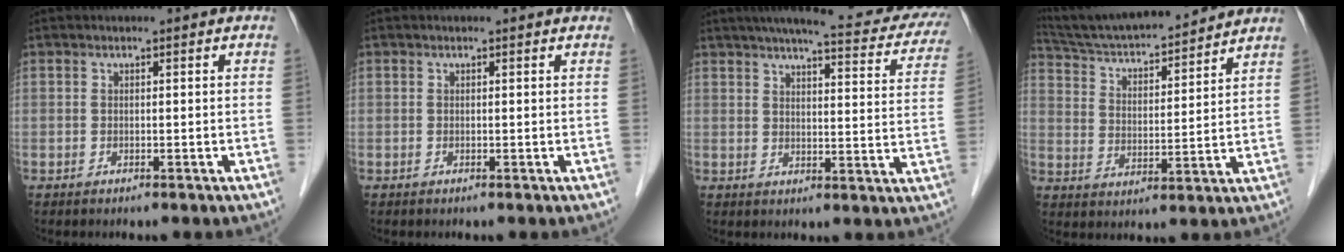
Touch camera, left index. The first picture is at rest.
{"total": 0.0}
{"total": 22.5, "force": [19.0, 3.4, 11.6], "torque": [-0.151, -0.012, 0.215]}
{"total": 18.7, "force": [17.2, 2.1, 6.9], "torque": [-0.118, 0.019, 0.272]}